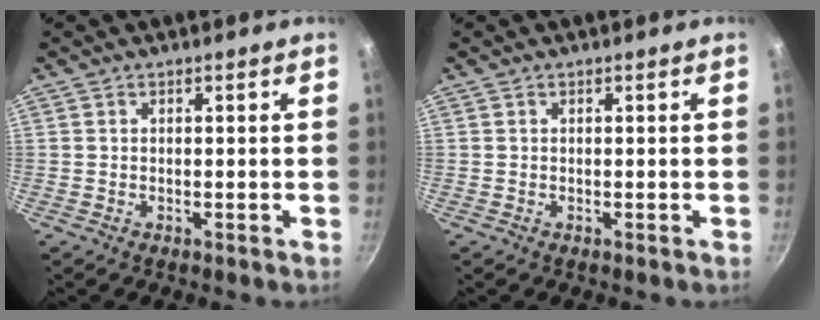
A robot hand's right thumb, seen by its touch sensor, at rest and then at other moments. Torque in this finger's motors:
{"motor_torque": [-0.11, 0.11, 0.06, 0.06, 0.02]}